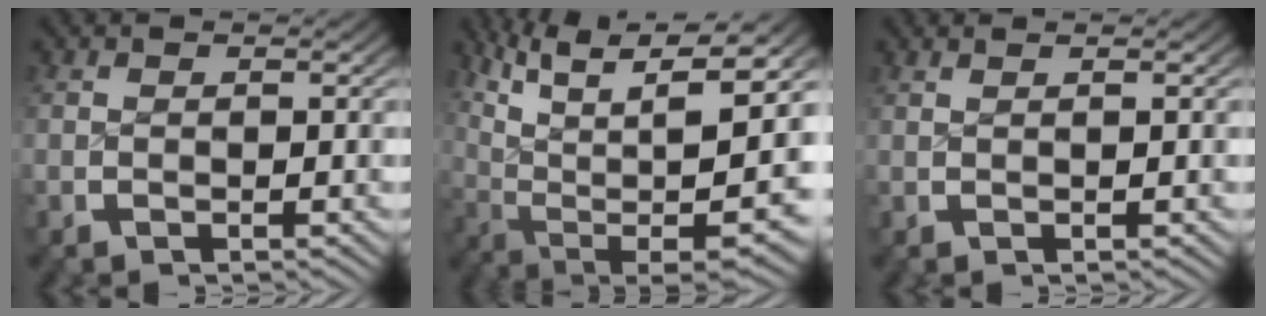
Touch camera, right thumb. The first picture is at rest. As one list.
[{"total": 15.3, "force": [0.6, 9.8, 11.7], "torque": [-0.225, -0.058, 0.043]}, {"total": 1.1, "force": [0.7, -0.3, 0.8], "torque": [-0.013, 0.006, 0.013]}]